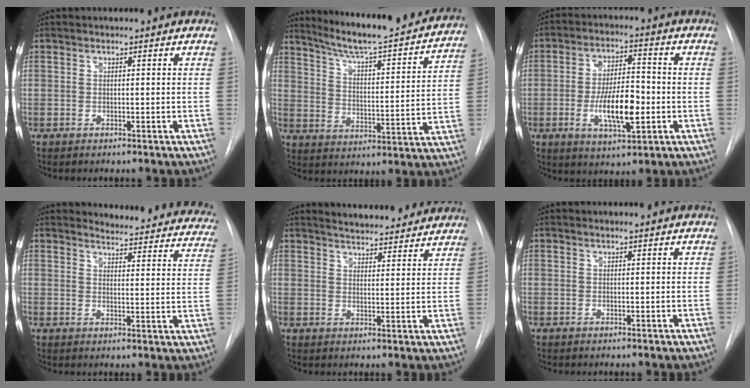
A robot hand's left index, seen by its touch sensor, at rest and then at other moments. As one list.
[{"total": 24.1, "force": [21.6, 2.2, 10.5], "torque": [-0.157, -0.046, 0.289]}, {"total": 10.3, "force": [-2.7, 3.2, 9.4], "torque": [-0.172, -0.003, -0.040]}, {"total": 19.2, "force": [18.4, 3.6, 4.2], "torque": [-0.027, -0.082, 0.186]}, {"total": 15.8, "force": [14.8, 3.0, 4.9], "torque": [-0.055, -0.001, 0.181]}, {"total": 2.3, "force": [2.2, 0.2, 0.6], "torque": [-0.012, 0.011, 0.023]}]